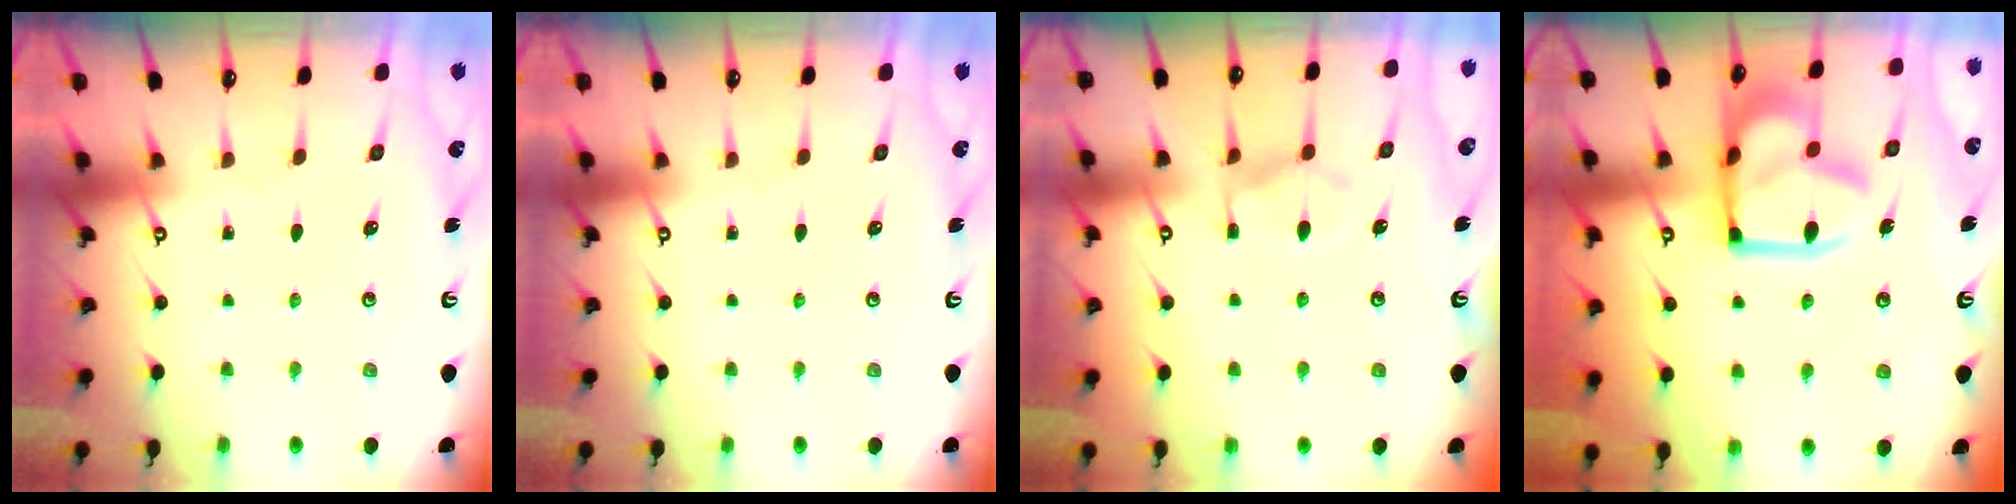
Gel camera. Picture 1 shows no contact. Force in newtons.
{"total": 0.0}
{"total": 8.6, "press": 8.6, "slide": 0.7}
{"total": 19.0, "press": 18.9, "slide": 1.9}